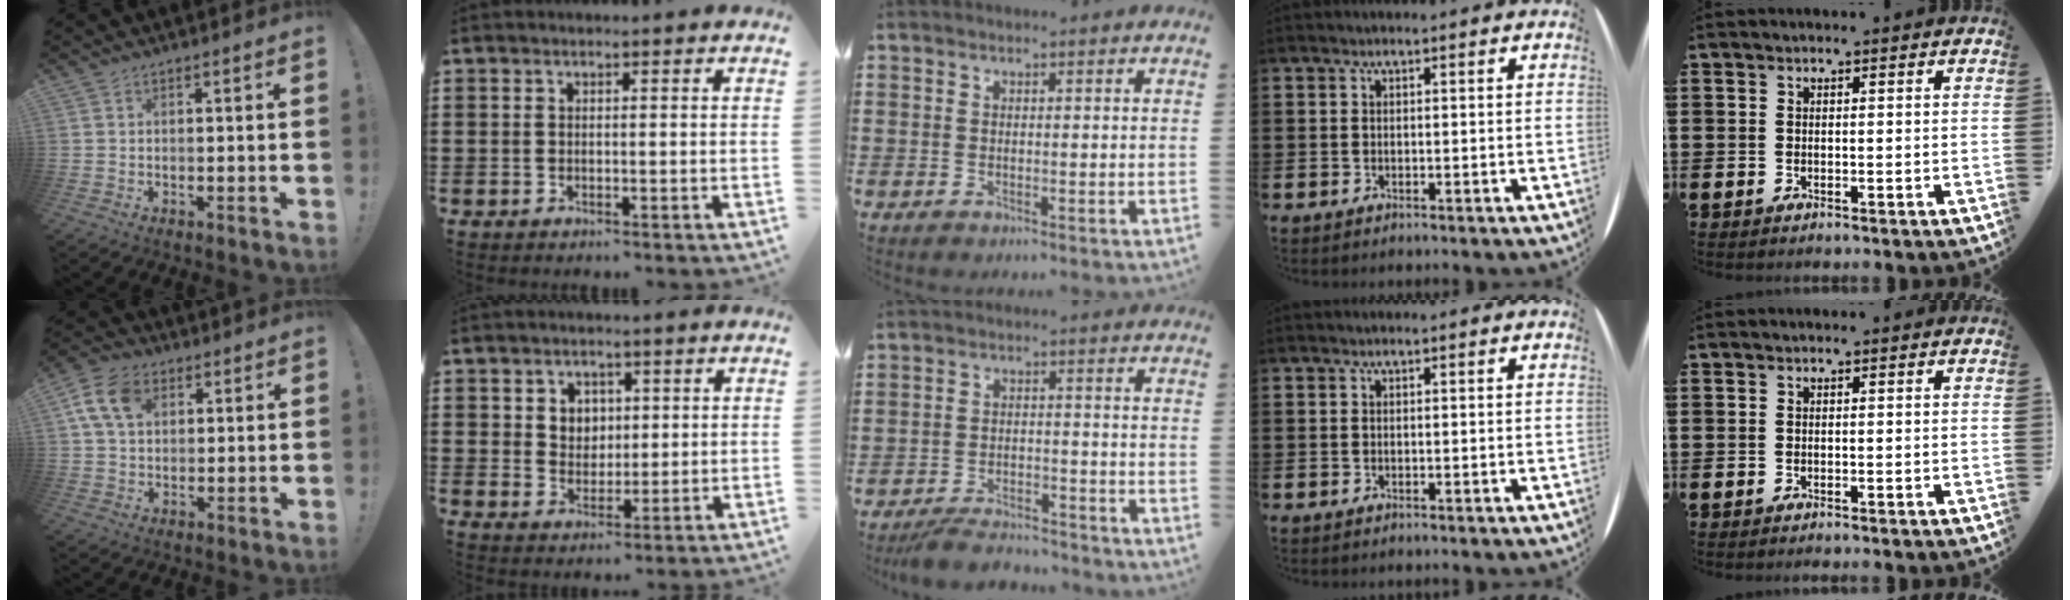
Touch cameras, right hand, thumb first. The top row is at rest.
{"thumb": {"total": 10.4, "force": [3.4, 7.0, 6.9], "torque": [-0.130, 0.013, 0.069]}, "index": {"total": 3.6, "force": [1.5, 3.2, 0.8], "torque": [-0.022, 0.009, 0.024]}, "middle": {"total": 4.4, "force": [-4.3, 0.5, 0.8], "torque": [-0.023, 0.001, -0.087]}}